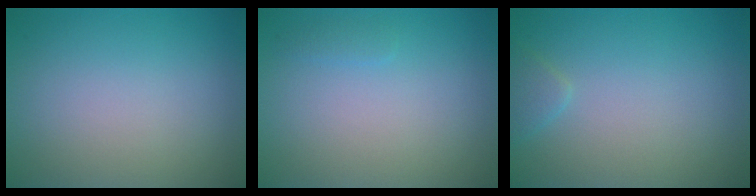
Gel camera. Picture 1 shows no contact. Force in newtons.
{"total": 0.6, "press": 0.6, "slide": 0.0}
{"total": 1.1, "press": 1.1, "slide": 0.1}